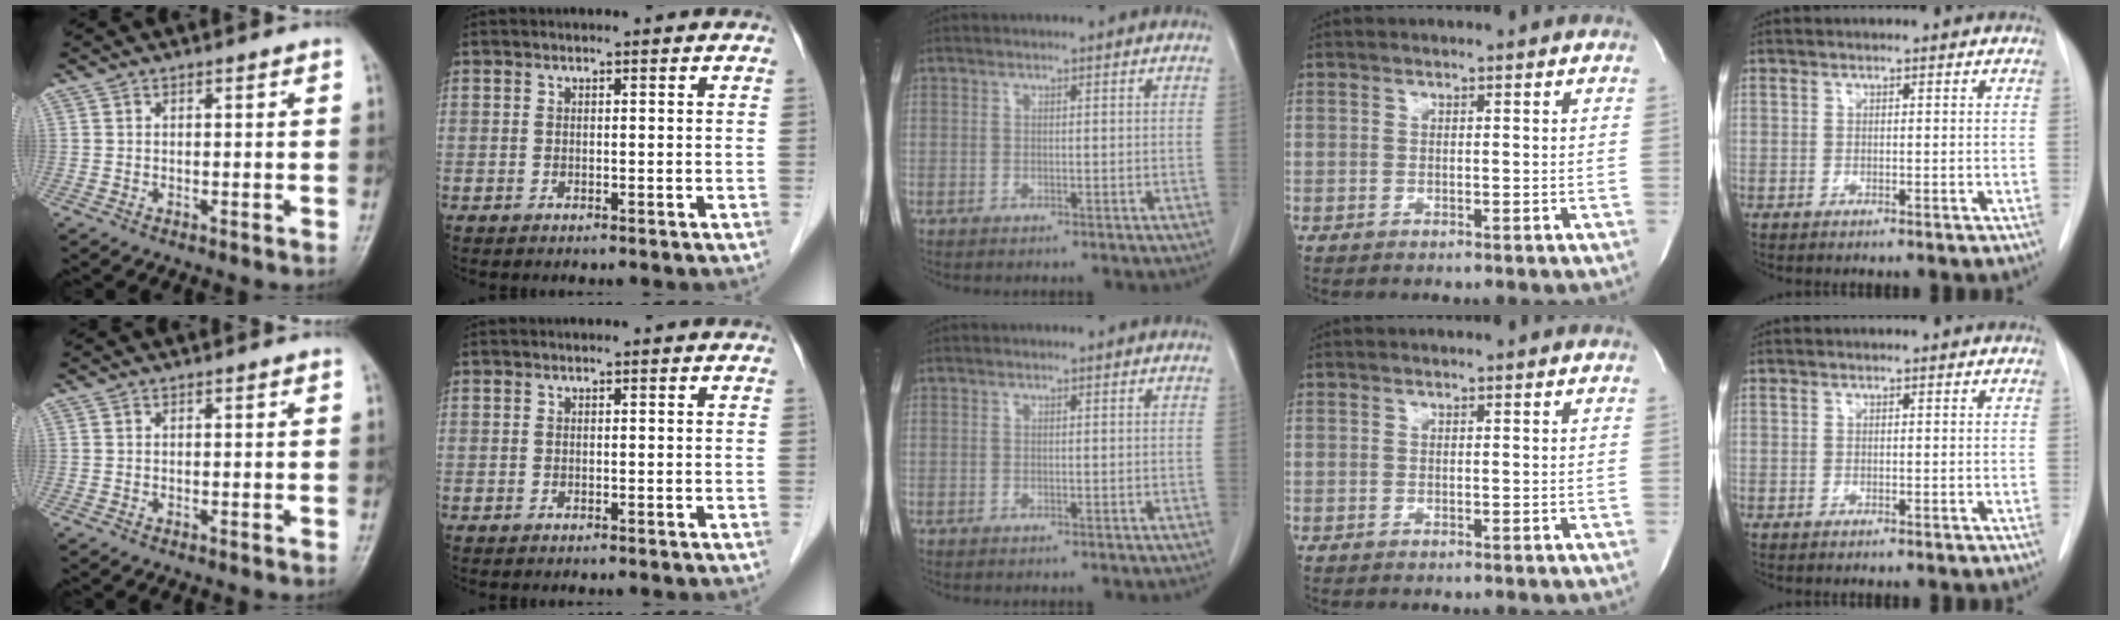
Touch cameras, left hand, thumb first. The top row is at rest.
{}